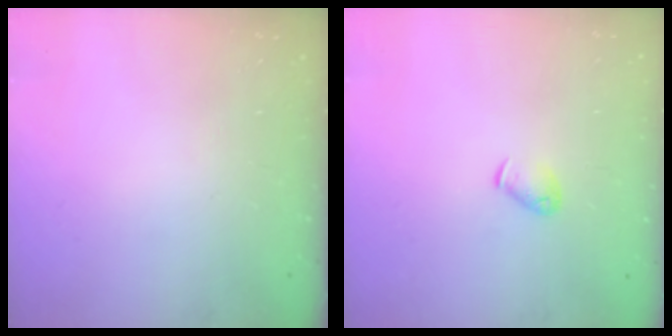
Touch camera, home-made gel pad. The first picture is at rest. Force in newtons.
{"total": 4.8, "press": 4.7, "slide": 0.9}